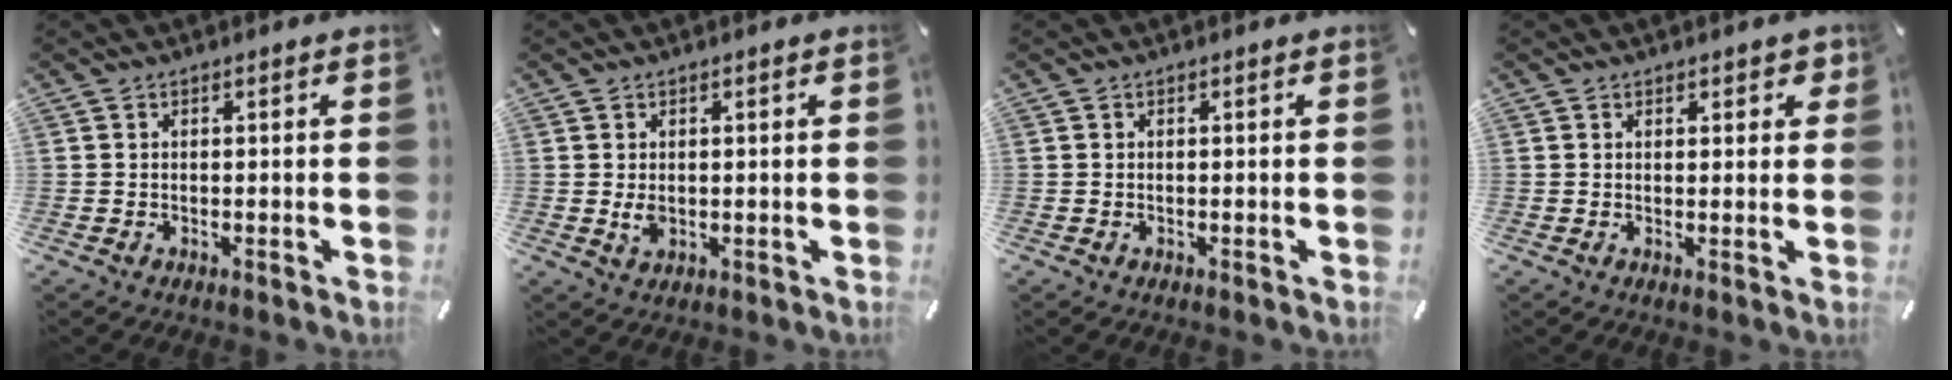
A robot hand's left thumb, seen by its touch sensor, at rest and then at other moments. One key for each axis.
{"total": 2.3, "fx": 0.1, "fy": 1.6, "fz": 1.7, "tx": -0.040, "ty": 0.000, "tz": 0.000}
{"total": 0.0}
{"total": 1.8, "fx": 1.1, "fy": 1.2, "fz": 0.8, "tx": -0.001, "ty": -0.002, "tz": 0.015}